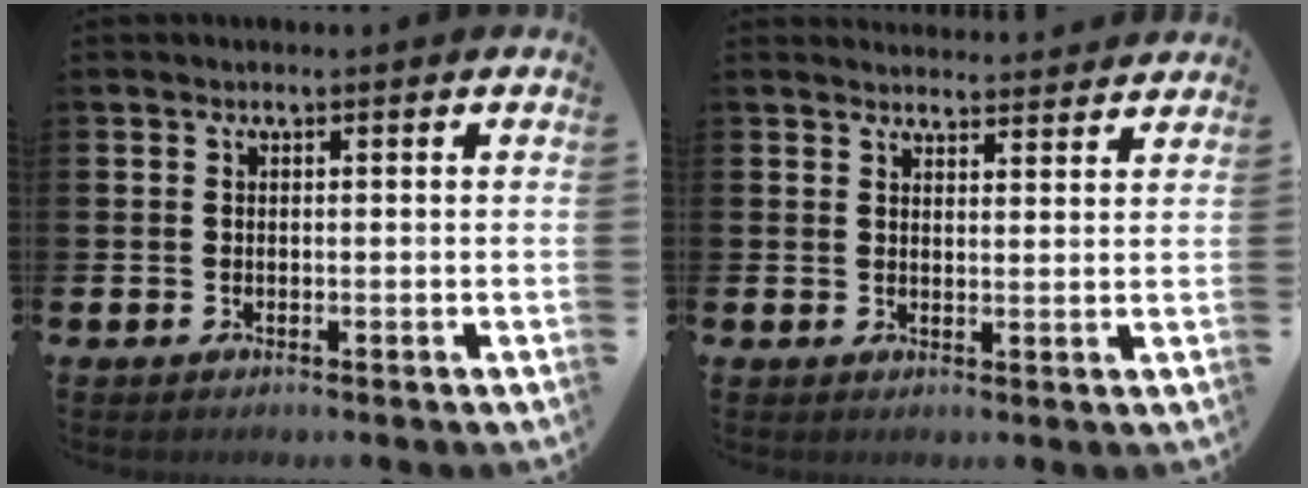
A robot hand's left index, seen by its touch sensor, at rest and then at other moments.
{"total": 3.4, "force": [3.3, 0.3, -0.1], "torque": [0.006, -0.026, 0.058]}